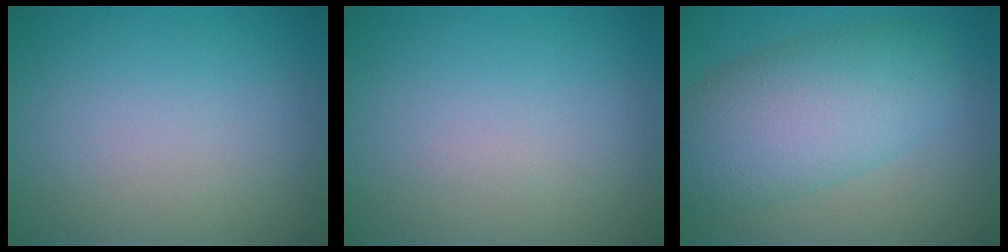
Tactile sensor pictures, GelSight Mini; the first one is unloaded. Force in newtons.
{"total": 0.0}
{"total": 8.2, "press": 8.2, "slide": 0.2}